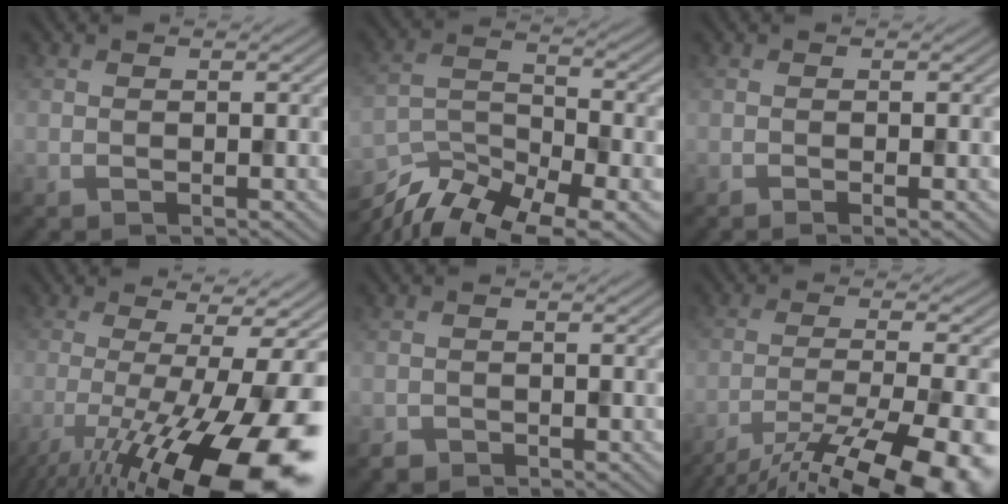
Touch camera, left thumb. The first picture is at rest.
{"total": 11.9, "force": [-9.4, 3.7, 6.3], "torque": [-0.126, -0.010, -0.175]}
{"total": 0.9, "force": [-0.4, 0.1, 0.8], "torque": [-0.013, -0.004, -0.008]}
{"total": 18.3, "force": [-7.4, 4.6, 16.1], "torque": [-0.238, -0.016, -0.119]}
{"total": 1.0, "force": [-0.9, 0.5, 0.1], "torque": [-0.001, -0.003, -0.019]}
{"total": 16.3, "force": [-12.1, 3.7, 10.2], "torque": [-0.161, -0.036, -0.173]}